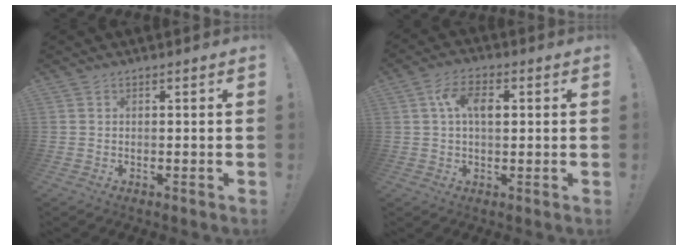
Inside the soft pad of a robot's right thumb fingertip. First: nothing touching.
{"total": 7.6, "force": [1.7, 4.2, 6.1], "torque": [-0.101, 0.009, 0.030]}